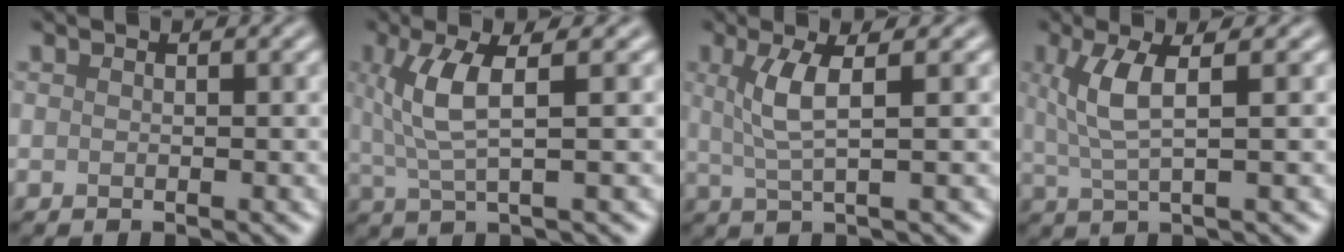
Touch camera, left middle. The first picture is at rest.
{"total": 4.6, "force": [1.2, 1.1, 4.3], "torque": [-0.095, 0.002, 0.027]}
{"total": 3.6, "force": [0.9, 0.8, 3.4], "torque": [-0.070, -0.001, 0.021]}
{"total": 4.2, "force": [1.2, 1.1, 3.8], "torque": [-0.080, 0.002, 0.026]}